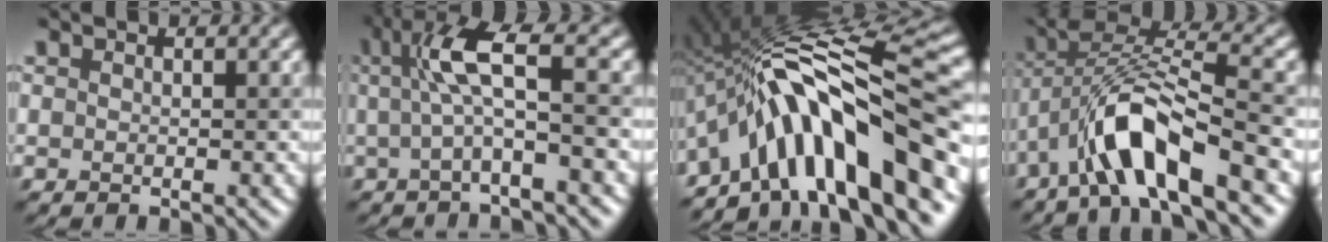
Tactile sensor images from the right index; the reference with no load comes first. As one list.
[{"total": 5.2, "force": [0.7, 0.7, 5.1], "torque": [-0.103, 0.012, 0.011]}, {"total": 14.4, "force": [-5.6, 3.8, 12.7], "torque": [-0.189, 0.036, -0.090]}, {"total": 8.7, "force": [-4.1, 2.4, 7.3], "torque": [-0.135, 0.014, -0.080]}]